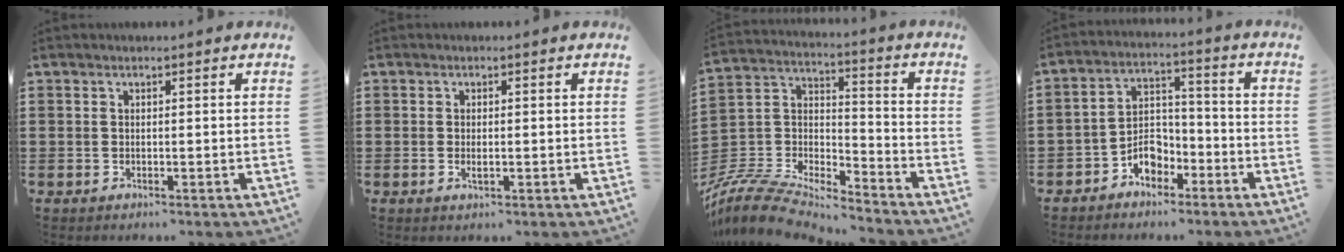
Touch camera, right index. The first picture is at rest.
{"total": 1.1, "force": [-0.2, 0.4, 1.1], "torque": [-0.020, -0.003, -0.003]}
{"total": 9.4, "force": [-8.8, 2.2, 2.7], "torque": [-0.075, 0.006, -0.179]}
{"total": 5.5, "force": [-3.7, 3.5, 2.3], "torque": [-0.049, 0.016, -0.071]}